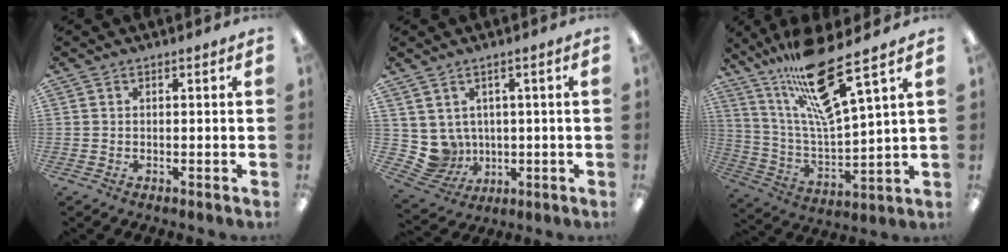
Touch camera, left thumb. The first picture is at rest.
{"total": 6.0, "force": [2.1, 5.6, 0.7], "torque": [-0.045, -0.021, 0.049]}
{"total": 20.0, "force": [14.4, 3.9, 13.4], "torque": [-0.249, -0.074, 0.238]}